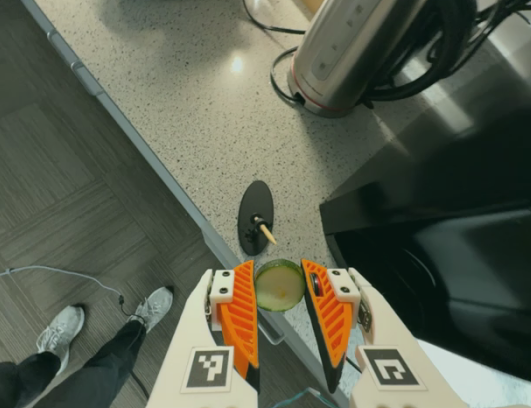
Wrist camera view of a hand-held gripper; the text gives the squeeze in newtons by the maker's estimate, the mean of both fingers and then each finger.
{"total": 7.8, "left": 8.0, "right": 7.6}